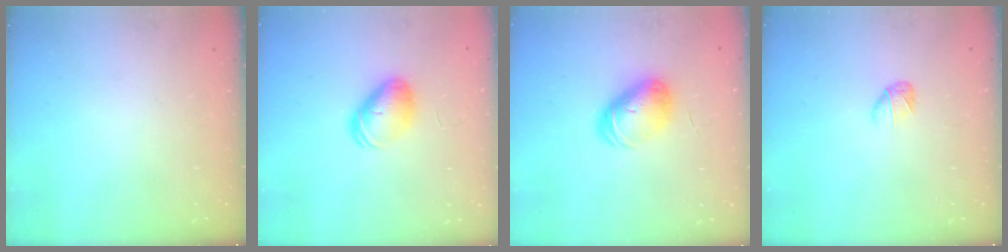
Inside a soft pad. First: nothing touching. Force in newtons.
{"total": 9.0, "press": 8.9, "slide": 1.4}
{"total": 9.9, "press": 9.9, "slide": 0.4}
{"total": 3.3, "press": 3.2, "slide": 0.8}